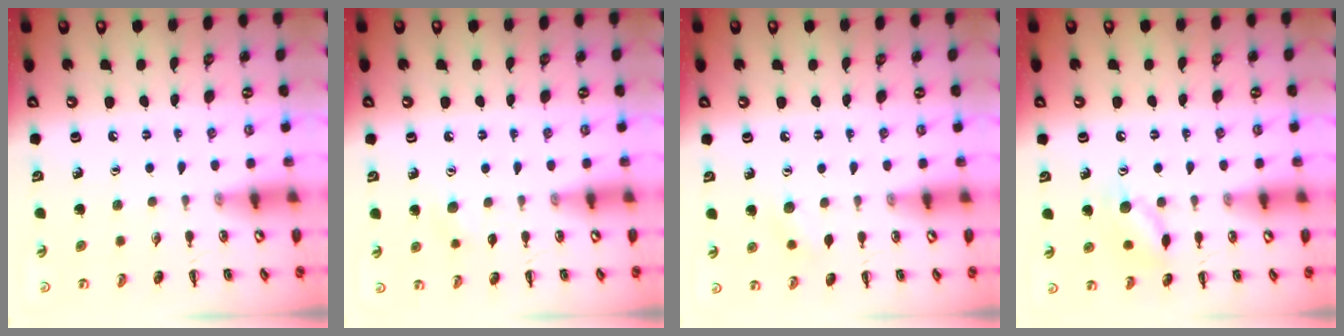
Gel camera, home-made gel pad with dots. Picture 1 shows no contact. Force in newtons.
{"total": 5.5, "press": 5.4, "slide": 1.0}
{"total": 5.4, "press": 5.3, "slide": 1.3}
{"total": 9.7, "press": 9.6, "slide": 0.7}